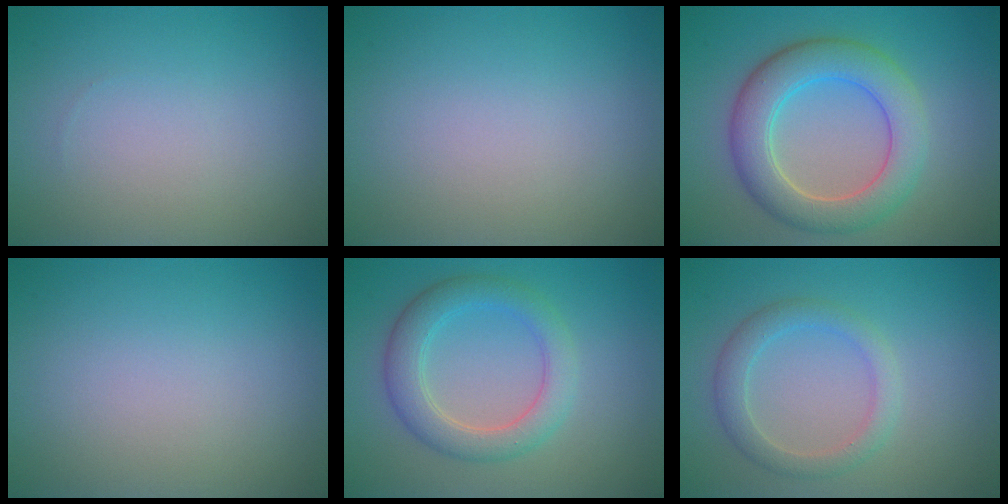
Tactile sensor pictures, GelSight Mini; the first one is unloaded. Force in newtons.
{"total": 0.0}
{"total": 6.3, "press": 6.2, "slide": 0.5}
{"total": 0.0}
{"total": 4.1, "press": 4.1, "slide": 0.3}
{"total": 2.8, "press": 2.8, "slide": 0.1}